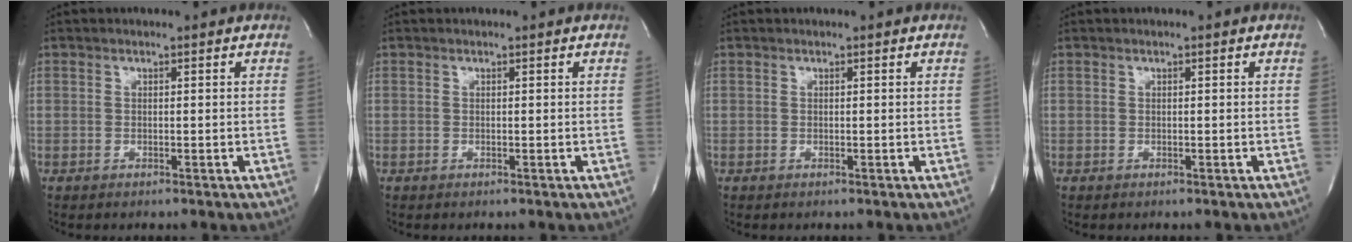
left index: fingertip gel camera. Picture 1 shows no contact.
{"total": 0.0}
{"total": 0.0}
{"total": 0.0}